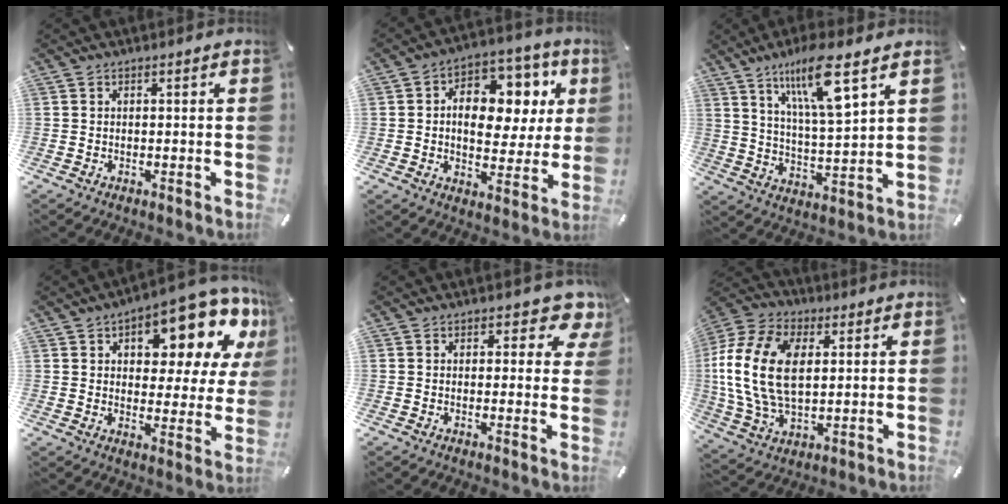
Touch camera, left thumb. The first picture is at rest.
{"total": 12.8, "force": [2.8, 9.2, 8.5], "torque": [-0.108, -0.025, 0.048]}
{"total": 13.8, "force": [8.9, 3.2, 10.1], "torque": [-0.186, -0.034, 0.150]}
{"total": 14.2, "force": [9.1, 6.3, 8.9], "torque": [-0.110, -0.073, 0.148]}
{"total": 5.4, "force": [3.3, 3.0, 3.0], "torque": [-0.021, -0.019, 0.049]}
{"total": 18.1, "force": [2.5, 12.1, 13.3], "torque": [-0.312, 0.008, 0.041]}